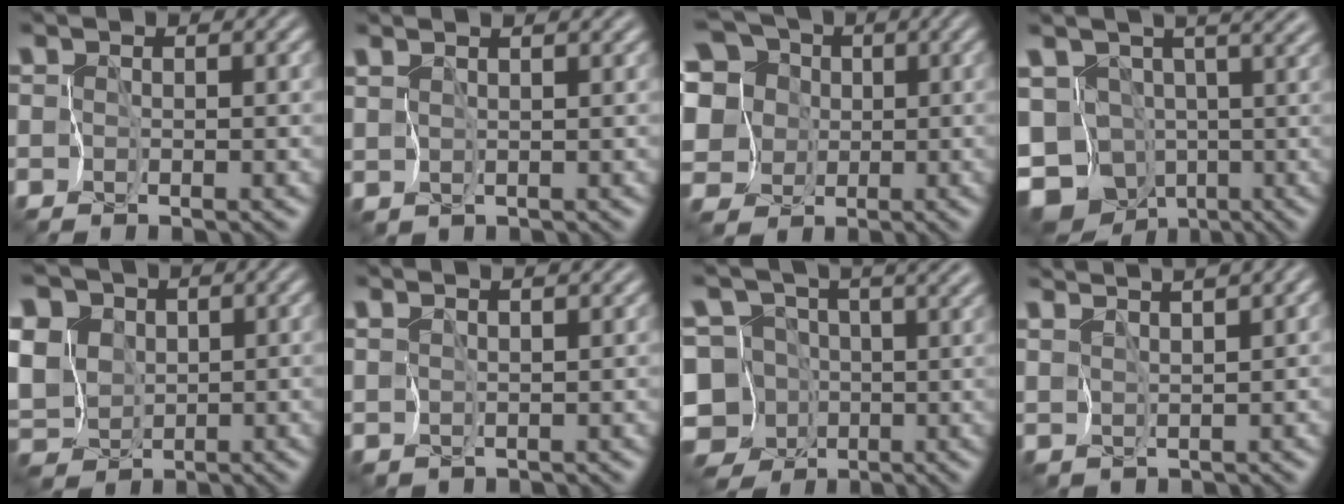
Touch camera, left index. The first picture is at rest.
{"total": 2.1, "force": [1.7, 0.4, 1.1], "torque": [-0.030, 0.008, 0.030]}
{"total": 12.4, "force": [0.8, 11.0, 5.7], "torque": [-0.165, 0.035, -0.011]}
{"total": 8.7, "force": [-1.2, 6.8, 5.4], "torque": [-0.105, -0.021, -0.015]}
{"total": 8.5, "force": [1.0, 6.9, 4.8], "torque": [-0.096, 0.020, -0.011]}
{"total": 2.6, "force": [2.2, 0.6, 1.3], "torque": [-0.037, 0.013, 0.035]}
{"total": 7.4, "force": [-2.0, 5.8, 4.1], "torque": [-0.068, 0.020, -0.038]}
{"total": 4.4, "force": [3.9, -0.1, 1.8], "torque": [-0.054, 0.017, 0.063]}